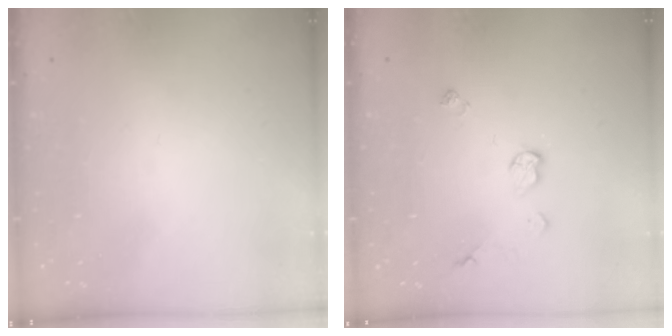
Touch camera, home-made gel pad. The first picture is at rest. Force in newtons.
{"total": 6.4, "press": 6.4, "slide": 0.3}